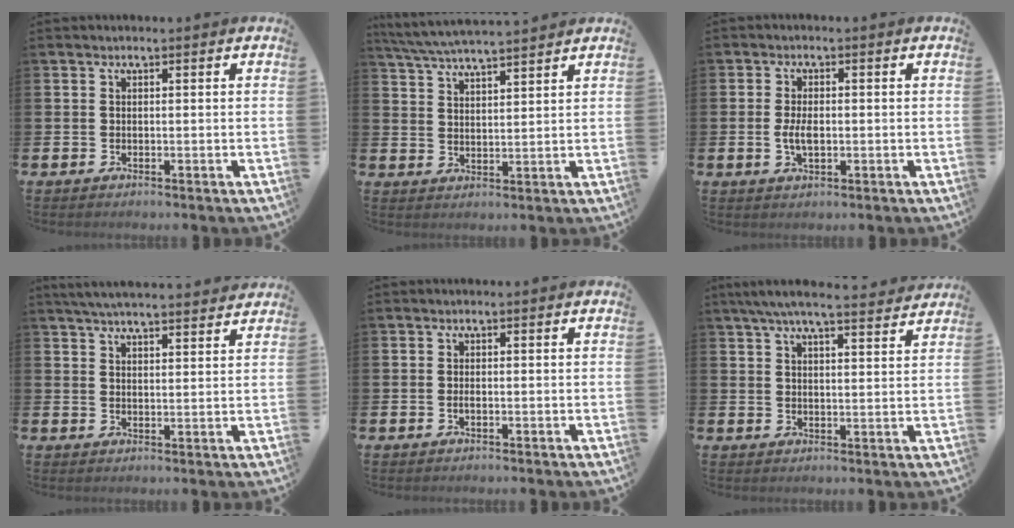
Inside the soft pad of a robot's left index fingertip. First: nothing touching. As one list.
[{"total": 5.6, "force": [5.4, 0.1, 1.3], "torque": [-0.045, -0.023, 0.099]}, {"total": 3.2, "force": [-0.2, 1.6, 2.8], "torque": [-0.042, 0.000, -0.007]}, {"total": 4.8, "force": [4.7, 0.2, 1.1], "torque": [-0.030, -0.018, 0.085]}, {"total": 0.5, "force": [-0.2, 0.1, 0.5], "torque": [-0.015, 0.001, -0.002]}, {"total": 6.4, "force": [5.9, 0.5, 2.2], "torque": [-0.049, -0.024, 0.105]}]